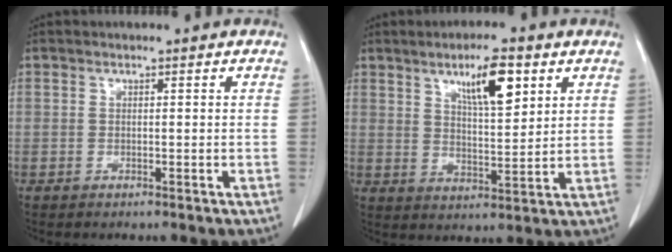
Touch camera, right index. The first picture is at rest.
{"total": 8.6, "force": [4.5, 1.9, 7.1], "torque": [-0.123, 0.000, 0.078]}